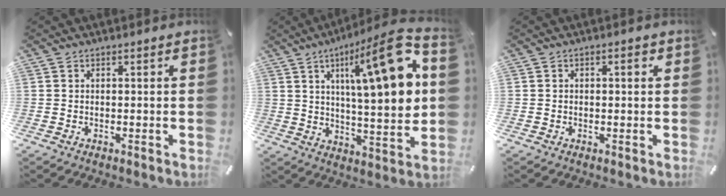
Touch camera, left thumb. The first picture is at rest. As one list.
[{"total": 22.6, "force": [7.3, 6.5, 20.4], "torque": [-0.295, -0.048, 0.101]}, {"total": 1.7, "force": [0.2, 0.8, 1.5], "torque": [-0.030, 0.005, 0.002]}]